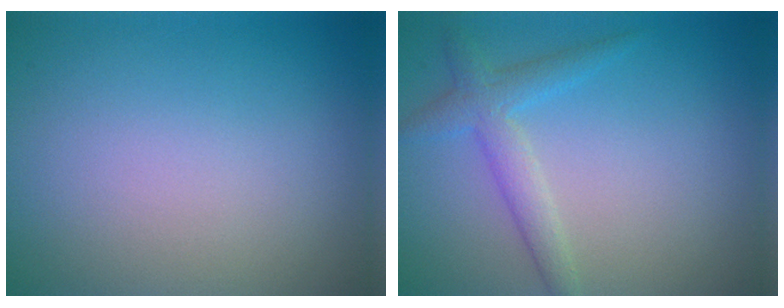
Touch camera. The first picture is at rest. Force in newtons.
{"total": 2.8, "press": 2.8, "slide": 0.2}